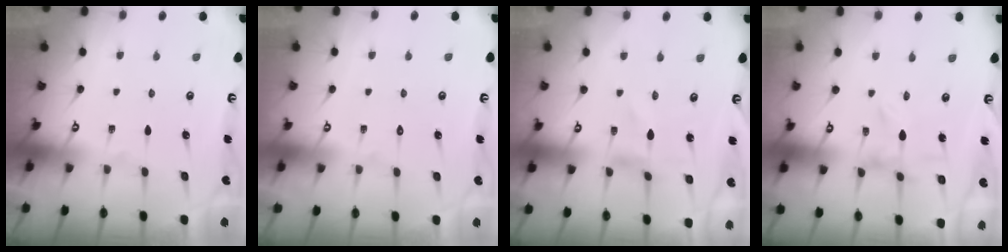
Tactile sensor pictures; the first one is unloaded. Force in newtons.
{"total": 1.7, "press": 1.6, "slide": 0.1}
{"total": 1.2, "press": 1.1, "slide": 0.1}
{"total": 0.0}